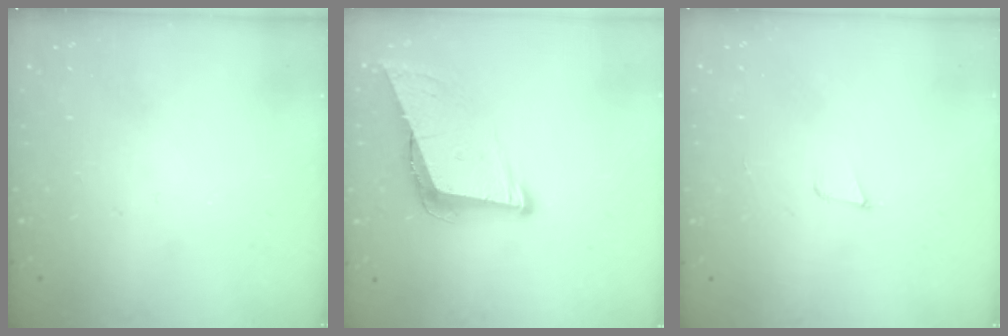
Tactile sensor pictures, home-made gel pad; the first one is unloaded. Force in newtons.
{"total": 9.2, "press": 8.8, "slide": 2.7}
{"total": 3.4, "press": 2.1, "slide": 2.7}